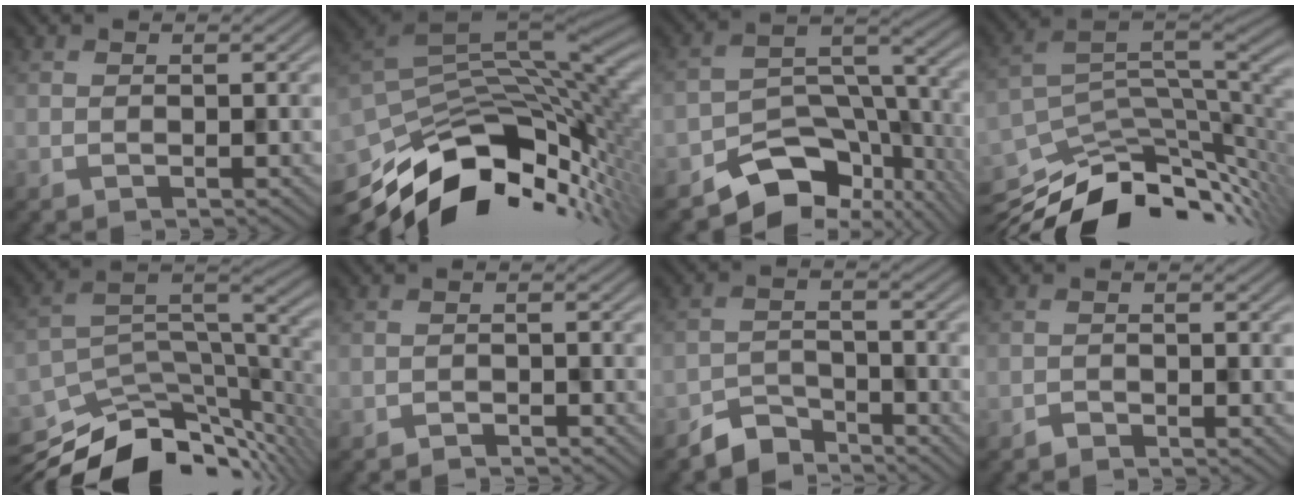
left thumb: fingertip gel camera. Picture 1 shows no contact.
{"total": 15.4, "force": [-7.8, 6.9, 11.3], "torque": [-0.208, -0.021, -0.137]}
{"total": 11.0, "force": [-7.6, 6.0, 5.4], "torque": [-0.066, -0.021, -0.131]}
{"total": 12.7, "force": [-8.4, 4.9, 8.2], "torque": [-0.155, -0.021, -0.130]}
{"total": 13.6, "force": [-10.7, 4.8, 7.0], "torque": [-0.139, -0.011, -0.168]}
{"total": 1.2, "force": [-1.2, 0.1, 0.2], "torque": [-0.001, 0.000, -0.024]}
{"total": 4.3, "force": [-3.8, 1.6, 1.1], "torque": [-0.018, 0.001, -0.081]}
{"total": 0.9, "force": [-0.9, 0.3, 0.1], "torque": [-0.001, 0.000, -0.019]}